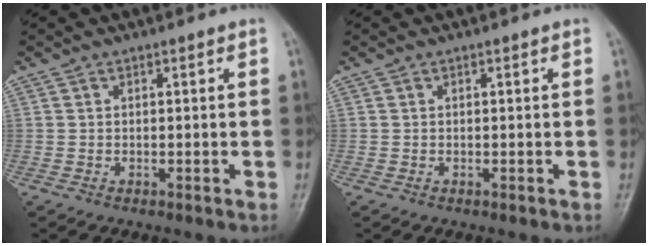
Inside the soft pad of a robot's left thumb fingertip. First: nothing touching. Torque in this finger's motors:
{"motor_torque": [-0.14, 0.14, 0.00, 0.00, 0.00]}